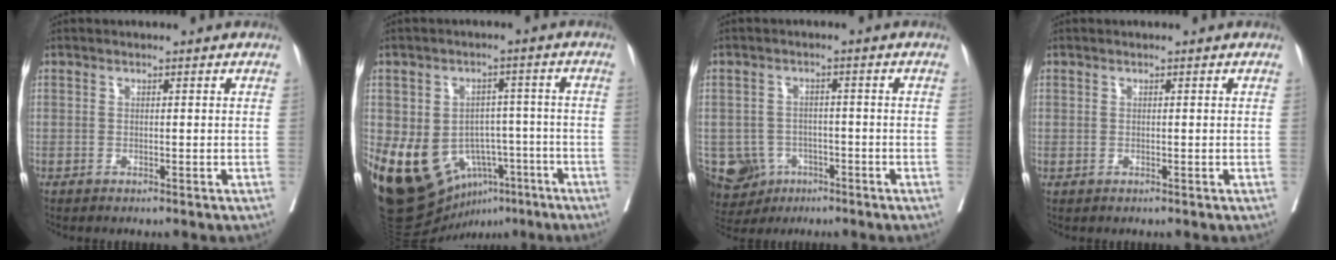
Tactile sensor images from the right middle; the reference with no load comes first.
{"total": 16.5, "force": [-6.1, 12.7, 8.6], "torque": [-0.166, 0.020, -0.073]}
{"total": 8.3, "force": [-4.1, 6.8, 2.2], "torque": [-0.052, 0.003, -0.056]}
{"total": 0.0}